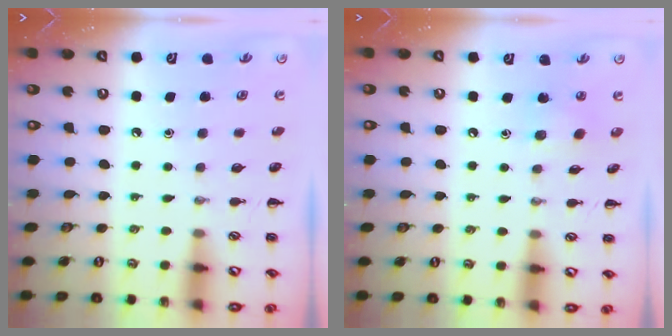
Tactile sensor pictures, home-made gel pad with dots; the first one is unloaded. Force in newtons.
{"total": 5.7, "press": 5.6, "slide": 1.0}